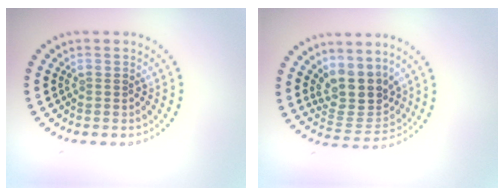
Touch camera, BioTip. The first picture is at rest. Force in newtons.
{"total": 4.1, "press": 3.4, "slide": 2.3}